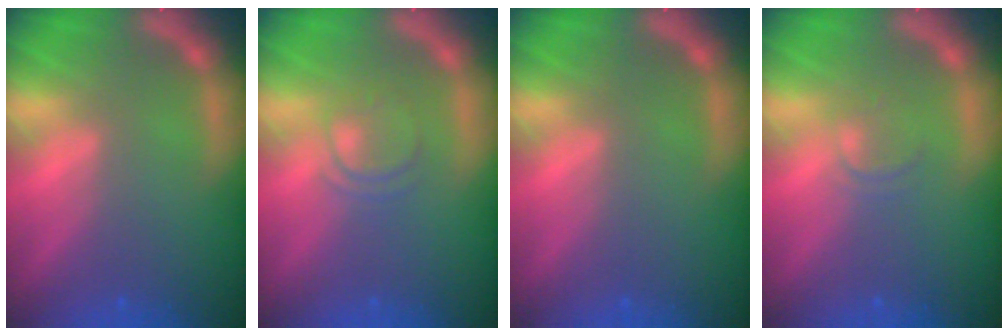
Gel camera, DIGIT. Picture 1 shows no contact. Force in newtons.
{"total": 2.4}
{"total": 0.0}
{"total": 1.4}